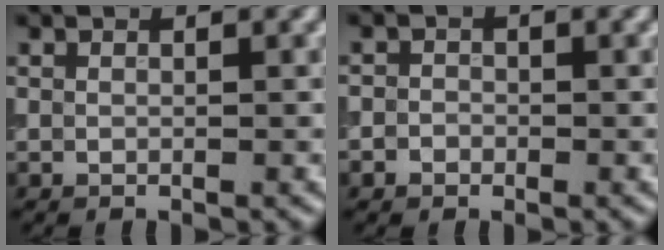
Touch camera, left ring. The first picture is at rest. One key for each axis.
{"total": 1.4, "fx": -0.4, "fy": 1.3, "fz": 0.4, "tx": 0.010, "ty": 0.005, "tz": -0.015}